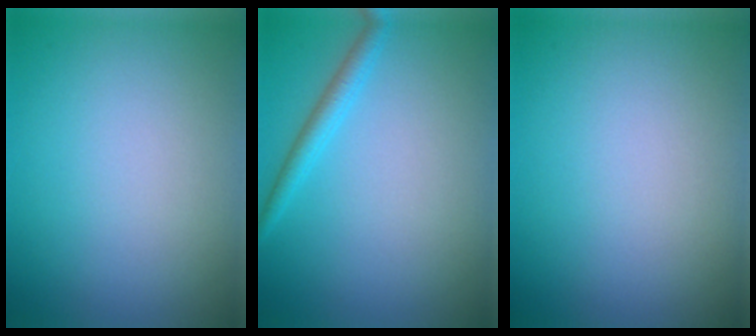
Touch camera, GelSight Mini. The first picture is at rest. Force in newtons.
{"total": 1.9, "press": 1.9, "slide": 0.2}
{"total": 0.0}